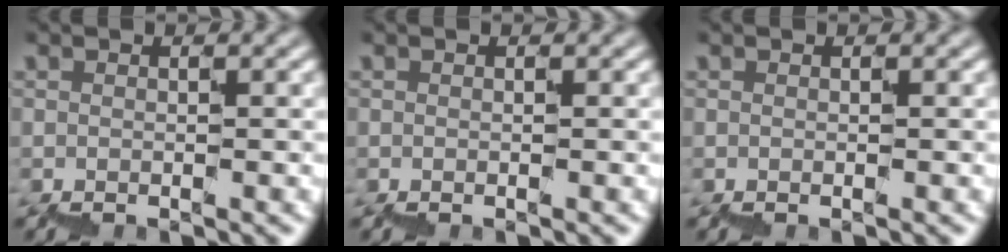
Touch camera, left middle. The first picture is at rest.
{"total": 0.0}
{"total": 0.0}